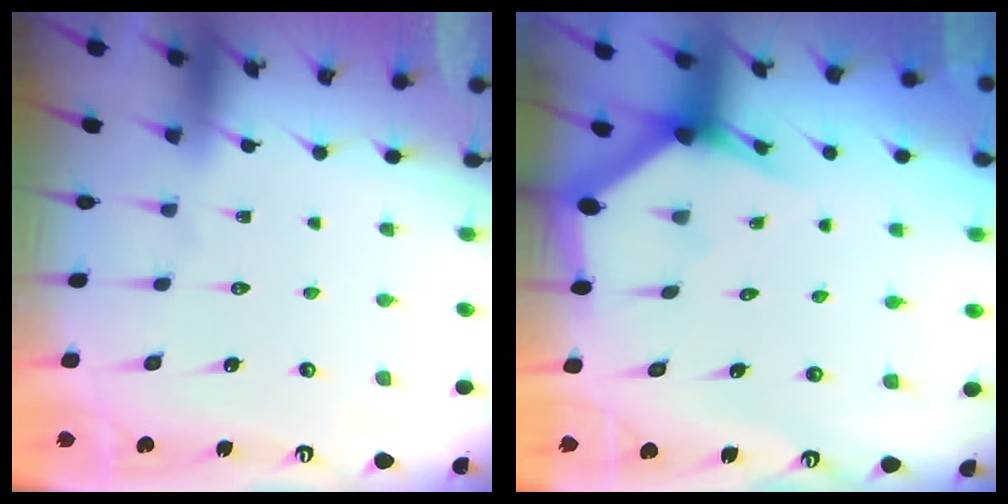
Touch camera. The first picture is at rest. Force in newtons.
{"total": 2.9, "press": 2.9, "slide": 0.2}